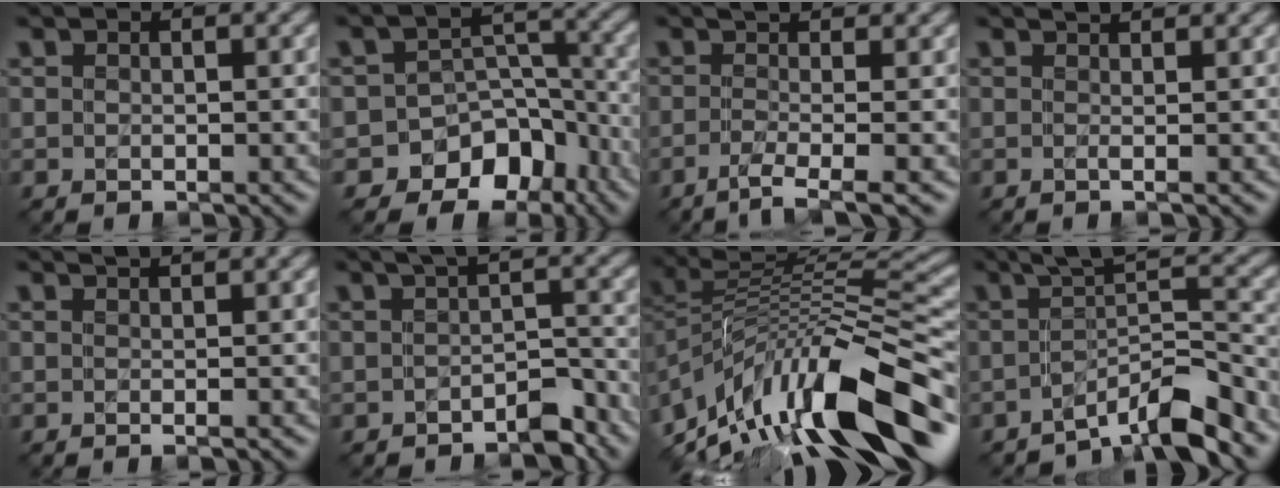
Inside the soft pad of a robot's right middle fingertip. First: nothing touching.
{"total": 9.0, "force": [-6.4, 6.0, 2.1], "torque": [0.000, 0.010, -0.092]}
{"total": 4.4, "force": [-1.1, 1.1, 4.2], "torque": [-0.060, -0.002, -0.031]}
{"total": 2.4, "force": [1.0, 0.7, 2.0], "torque": [-0.021, 0.001, -0.017]}
{"total": 2.7, "force": [1.6, 1.0, 2.0], "torque": [-0.010, 0.005, -0.009]}
{"total": 2.8, "force": [-1.4, 0.9, 2.3], "torque": [-0.023, 0.000, -0.022]}
{"total": 13.6, "force": [-7.5, 5.1, 10.1], "torque": [-0.176, 0.029, -0.125]}
{"total": 5.9, "force": [-3.1, 1.1, 4.9], "torque": [-0.066, 0.011, -0.058]}